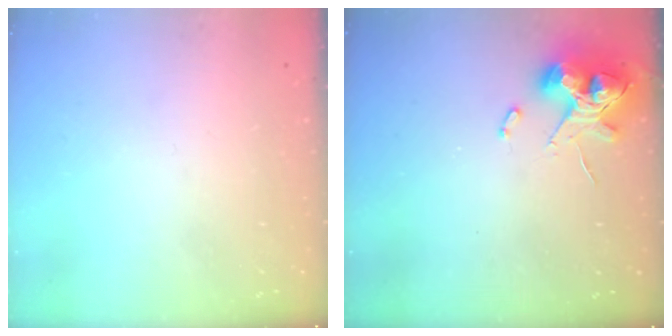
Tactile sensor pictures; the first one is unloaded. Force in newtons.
{"total": 10.3, "press": 10.1, "slide": 1.5}